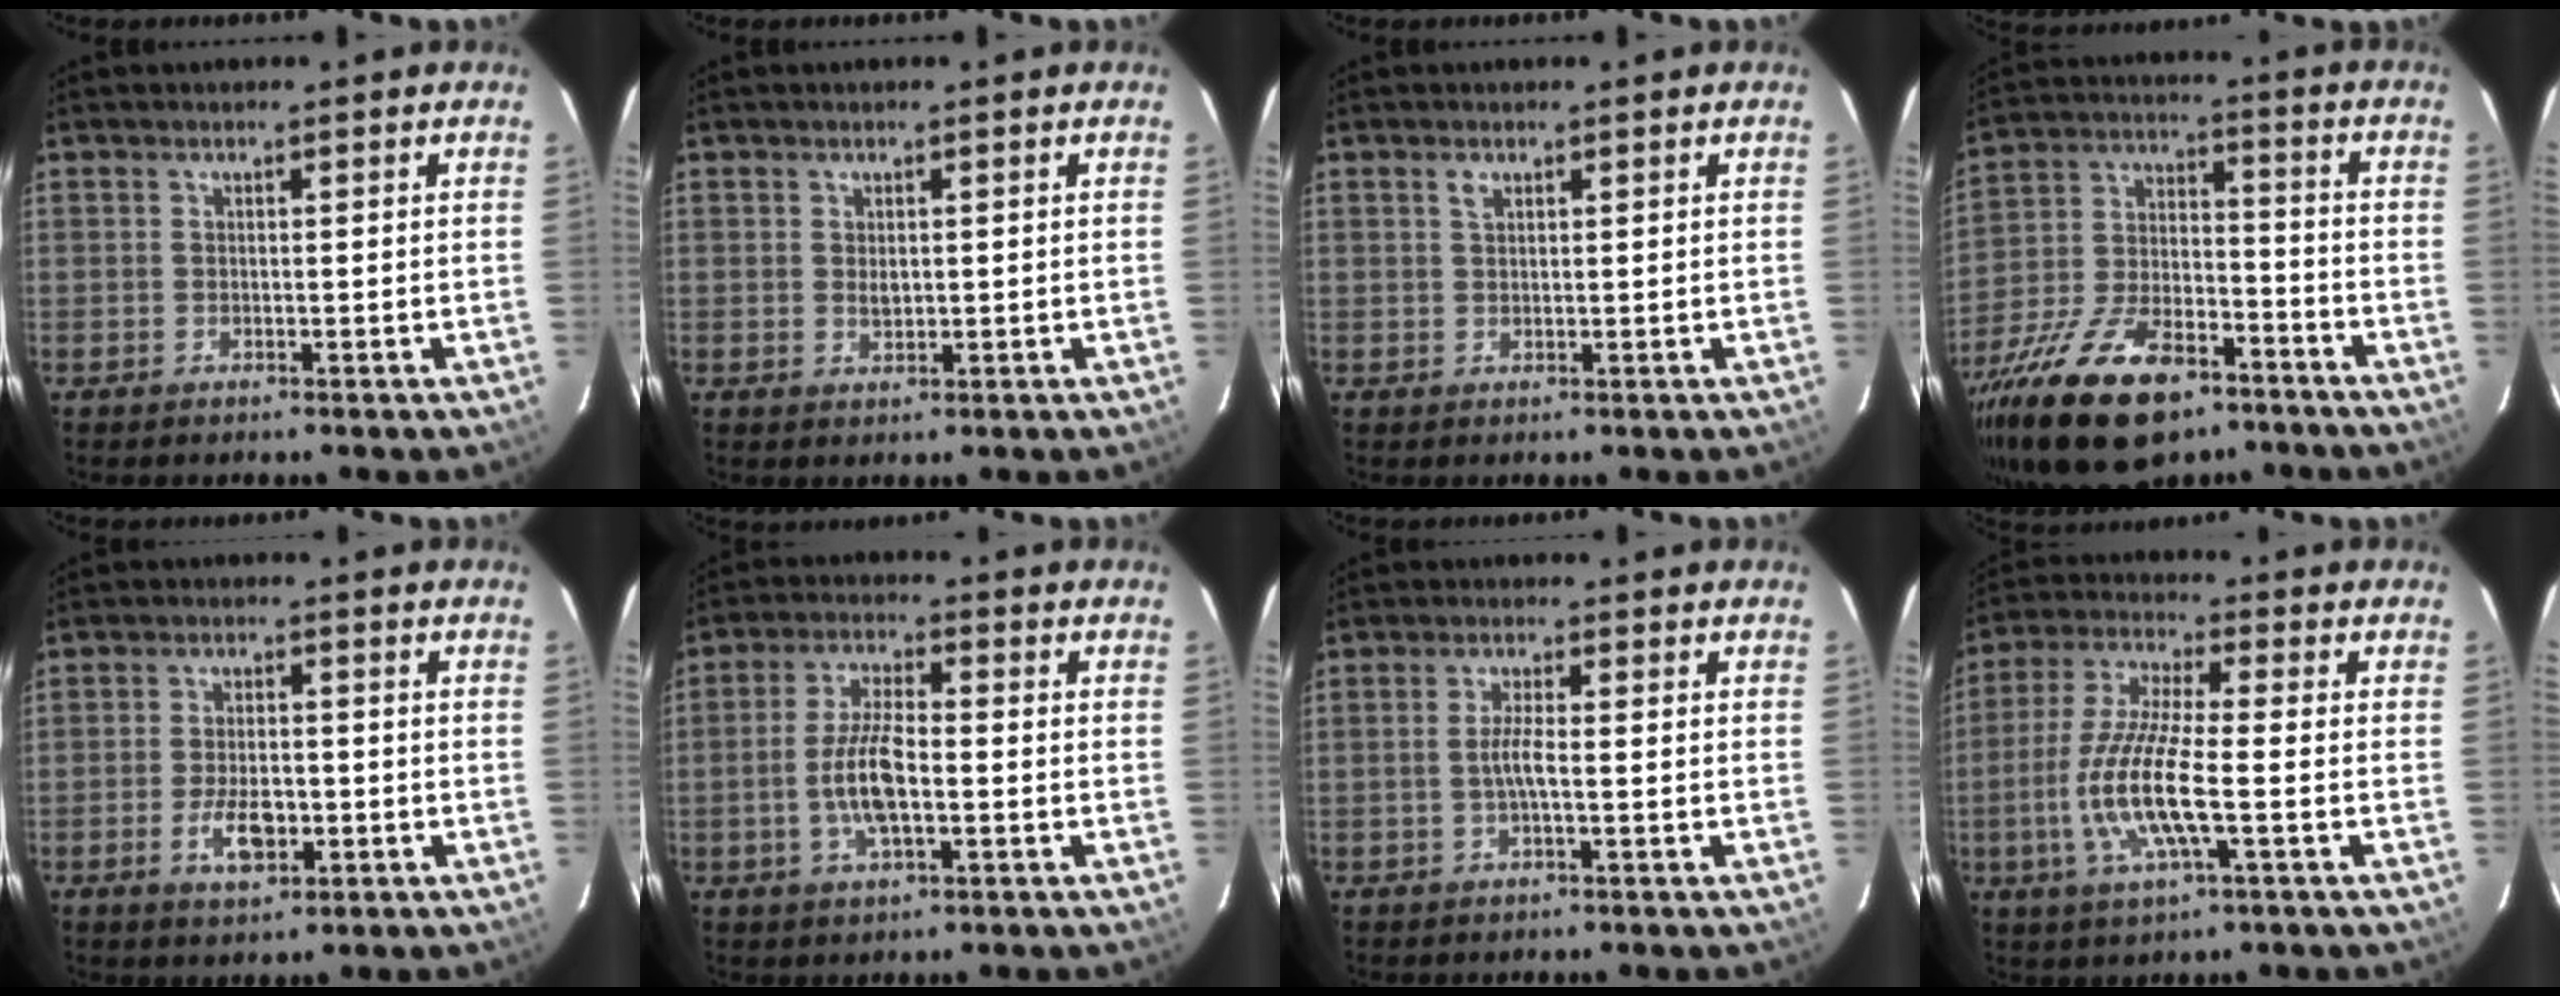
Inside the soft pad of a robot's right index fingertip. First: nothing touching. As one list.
[{"total": 1.5, "force": [0.3, 1.1, 1.0], "torque": [-0.015, 0.002, 0.007]}, {"total": 1.2, "force": [0.7, 0.7, 0.7], "torque": [-0.015, 0.003, 0.013]}, {"total": 22.3, "force": [-14.4, 10.3, 13.6], "torque": [-0.278, -0.017, -0.240]}, {"total": 6.5, "force": [-2.3, 3.3, 5.1], "torque": [-0.104, -0.003, -0.035]}, {"total": 8.4, "force": [-1.9, 2.8, 7.7], "torque": [-0.156, 0.005, -0.037]}, {"total": 2.9, "force": [-0.7, 0.1, 2.8], "torque": [-0.058, 0.002, -0.013]}, {"total": 13.3, "force": [-3.3, 2.3, 12.7], "torque": [-0.263, -0.007, -0.065]}]